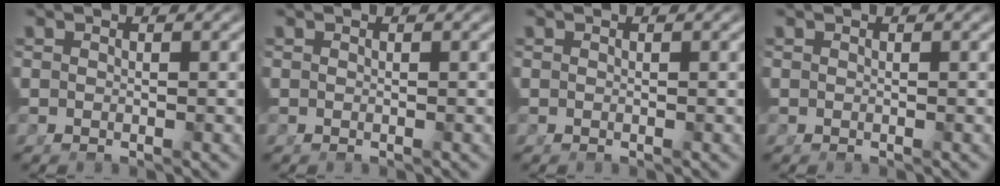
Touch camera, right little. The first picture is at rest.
{"total": 0.0}
{"total": 0.0}
{"total": 0.0}